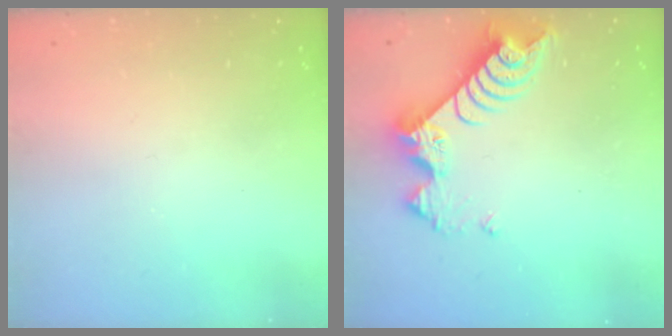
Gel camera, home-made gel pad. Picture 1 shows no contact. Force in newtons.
{"total": 9.3, "press": 9.3, "slide": 1.0}